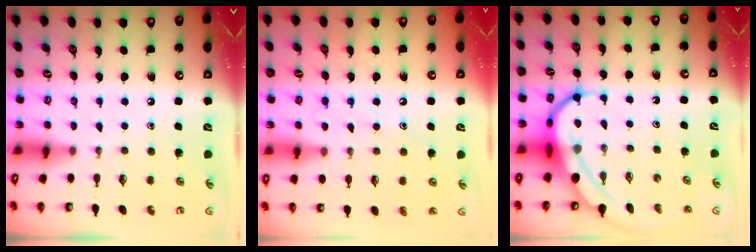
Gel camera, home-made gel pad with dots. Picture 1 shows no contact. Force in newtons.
{"total": 8.9, "press": 8.9, "slide": 0.7}
{"total": 8.4, "press": 8.3, "slide": 0.5}